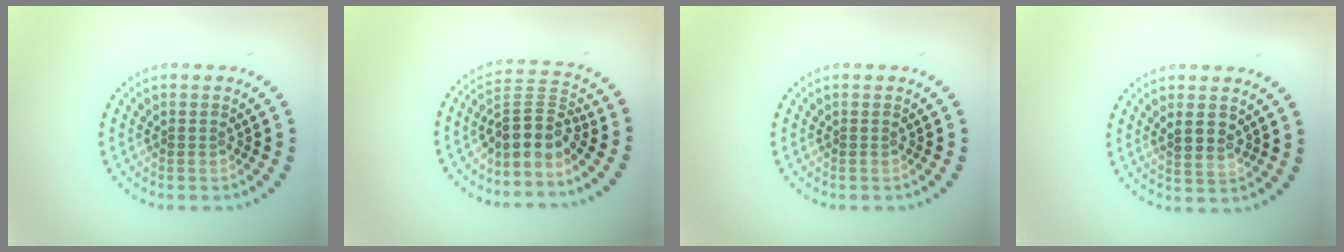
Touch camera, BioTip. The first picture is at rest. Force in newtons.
{"total": 3.5, "press": 2.7, "slide": 2.3}
{"total": 0.0}
{"total": 1.5, "press": 1.3, "slide": 0.6}